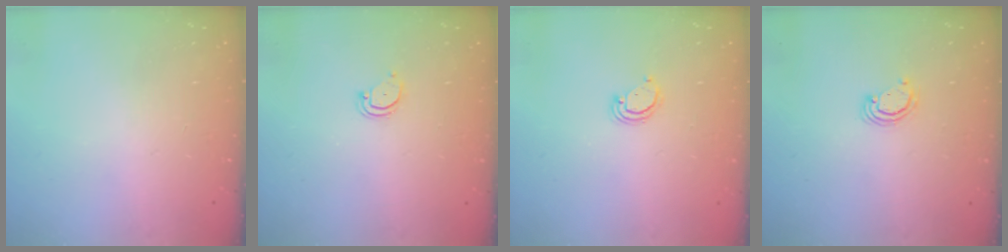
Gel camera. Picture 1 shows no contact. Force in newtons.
{"total": 3.0, "press": 3.0, "slide": 0.3}
{"total": 2.8, "press": 2.8, "slide": 0.2}
{"total": 2.3, "press": 2.3, "slide": 0.3}